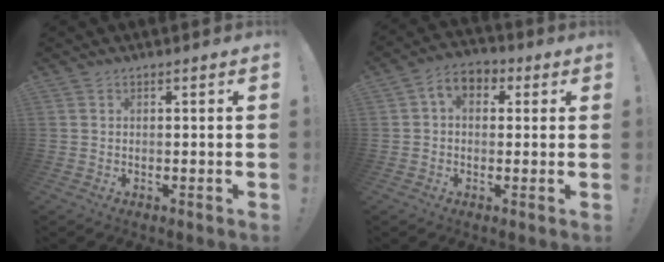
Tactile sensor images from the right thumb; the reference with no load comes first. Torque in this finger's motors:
{"motor_torque": [1.07, 1.33, 0.83, -0.21, 0.07]}